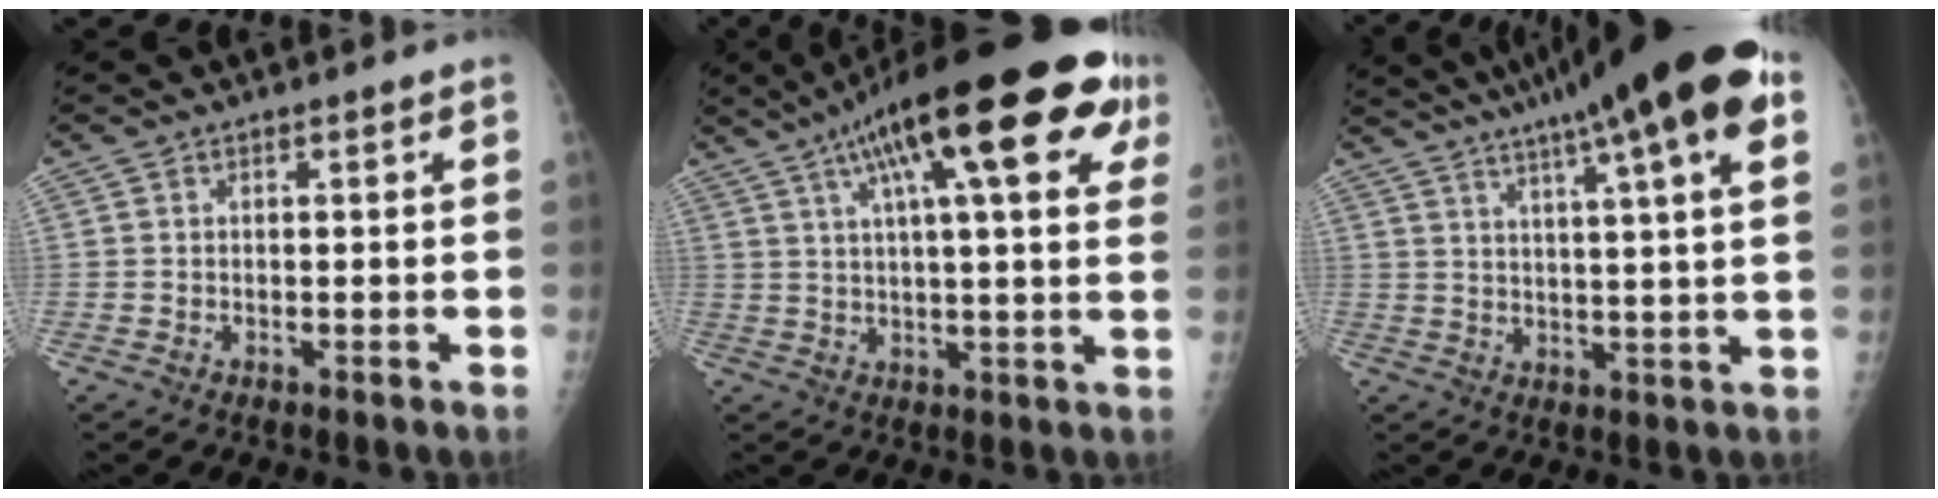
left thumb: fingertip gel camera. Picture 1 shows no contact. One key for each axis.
{"total": 24.7, "fx": 11.8, "fy": 6.6, "fz": 20.6, "tx": -0.300, "ty": 0.015, "tz": 0.167}
{"total": 21.3, "fx": 12.1, "fy": 2.7, "fz": 17.4, "tx": -0.265, "ty": 0.006, "tz": 0.164}